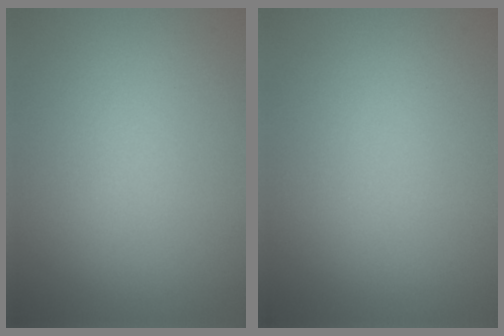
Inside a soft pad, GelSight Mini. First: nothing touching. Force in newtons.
{"total": 0.0}